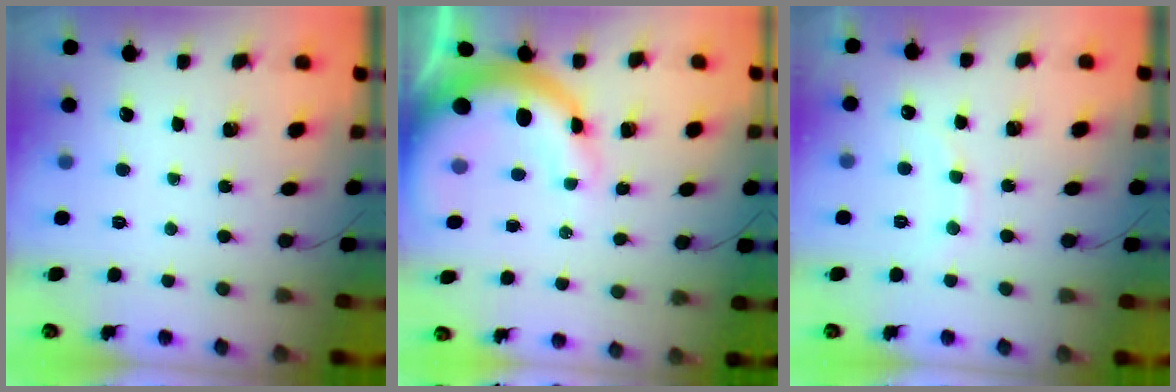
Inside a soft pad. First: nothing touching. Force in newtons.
{"total": 12.3, "press": 12.1, "slide": 2.6}
{"total": 6.6, "press": 6.5, "slide": 1.1}